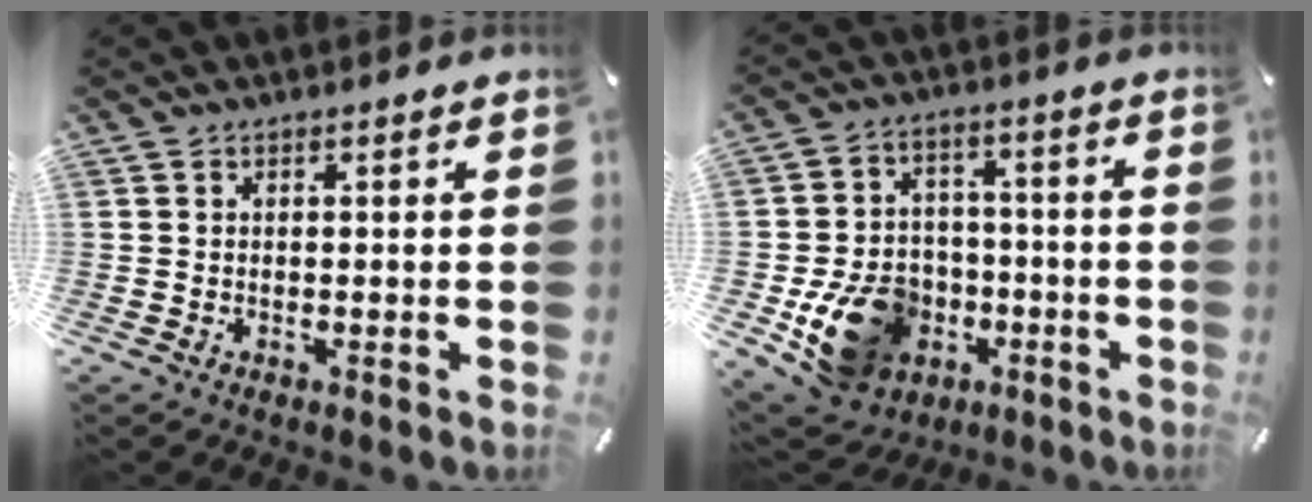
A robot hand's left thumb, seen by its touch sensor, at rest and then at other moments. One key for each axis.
{"total": 16.3, "fx": -5.8, "fy": 12.8, "fz": 8.3, "tx": -0.145, "ty": 0.036, "tz": -0.088}